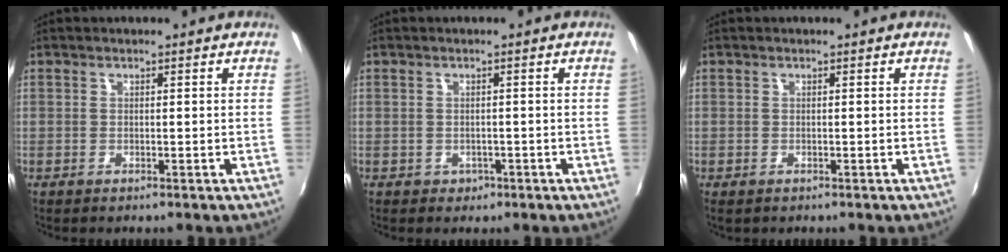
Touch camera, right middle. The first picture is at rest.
{"total": 1.3, "force": [-0.4, 1.2, 0.4], "torque": [-0.005, -0.003, -0.001]}
{"total": 0.0}